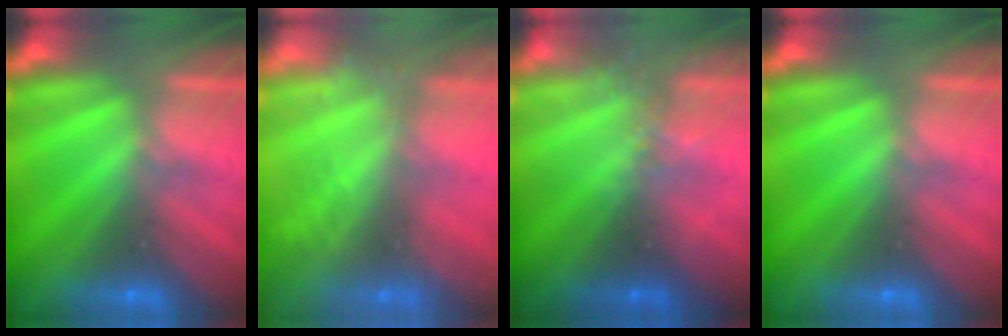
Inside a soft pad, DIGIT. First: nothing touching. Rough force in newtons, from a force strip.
{"total": 2.2}
{"total": 2.3}
{"total": 0.0}